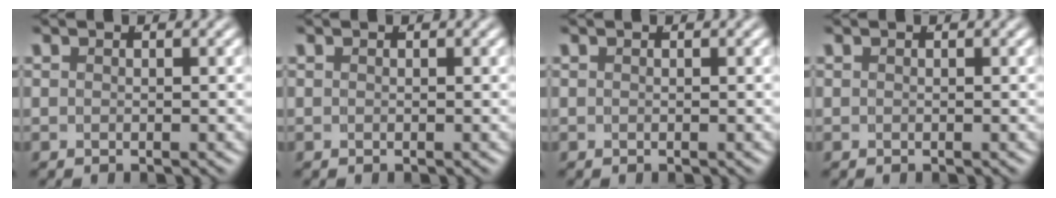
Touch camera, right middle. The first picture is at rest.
{"total": 0.0}
{"total": 0.0}
{"total": 0.0}